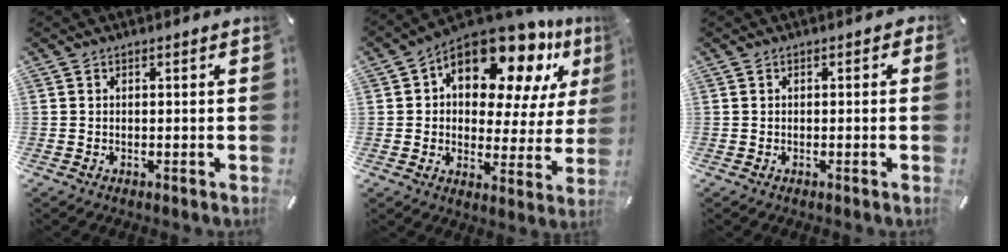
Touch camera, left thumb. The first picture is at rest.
{"total": 16.7, "force": [10.4, 8.6, 9.8], "torque": [-0.157, -0.078, 0.180]}
{"total": 0.9, "force": [-0.4, 0.7, 0.3], "torque": [-0.004, 0.003, -0.009]}